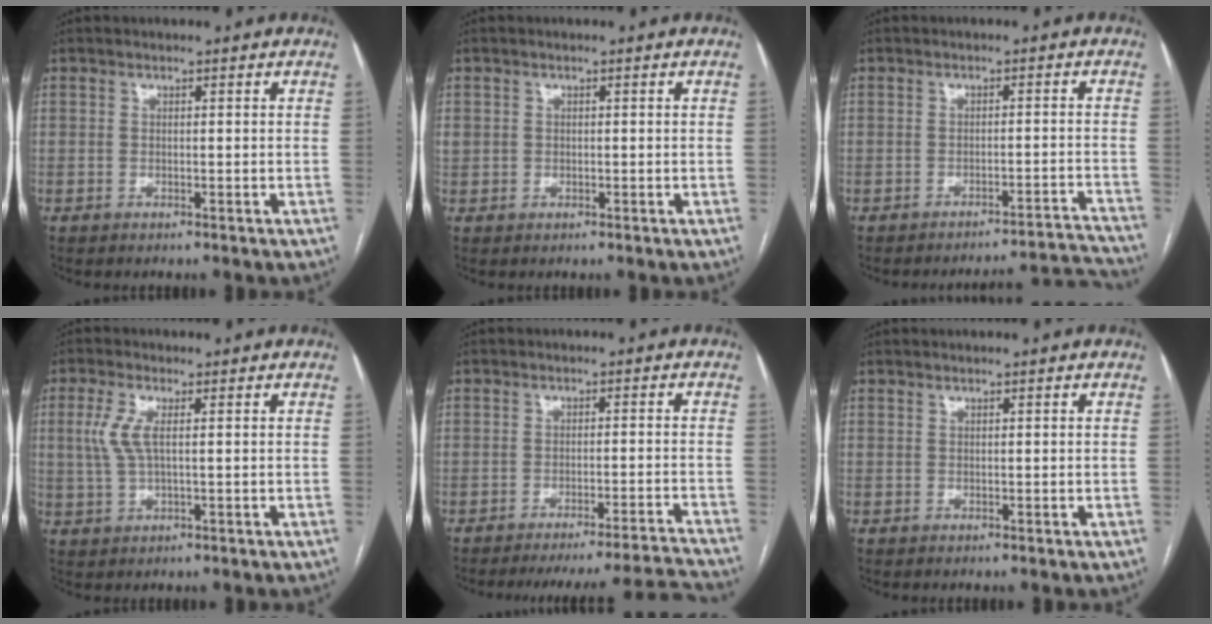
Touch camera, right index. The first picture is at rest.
{"total": 1.6, "force": [0.2, 1.5, 0.6], "torque": [-0.020, 0.013, 0.010]}
{"total": 10.5, "force": [-10.5, -1.1, -0.3], "torque": [0.027, 0.013, -0.125]}
{"total": 4.5, "force": [1.0, 1.2, 4.3], "torque": [-0.111, 0.004, 0.020]}
{"total": 14.6, "force": [-14.1, -2.0, 2.9], "torque": [-0.025, -0.003, -0.182]}
{"total": 0.0}